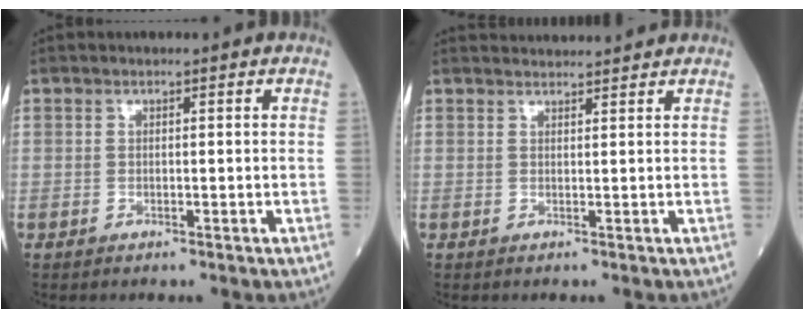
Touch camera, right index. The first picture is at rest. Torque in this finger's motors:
{"motor_torque": [0.04, 0.26, -0.07, -0.07]}